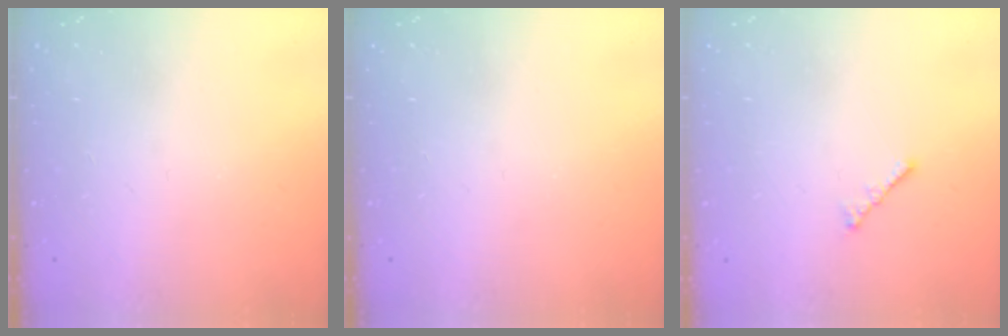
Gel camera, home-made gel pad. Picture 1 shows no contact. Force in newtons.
{"total": 0.0}
{"total": 1.9, "press": 1.8, "slide": 0.5}